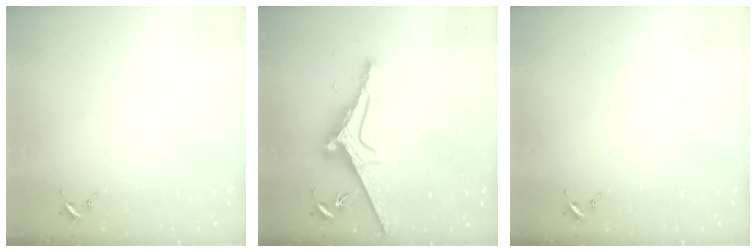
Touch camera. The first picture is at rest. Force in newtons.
{"total": 10.8, "press": 10.7, "slide": 1.4}
{"total": 0.0}